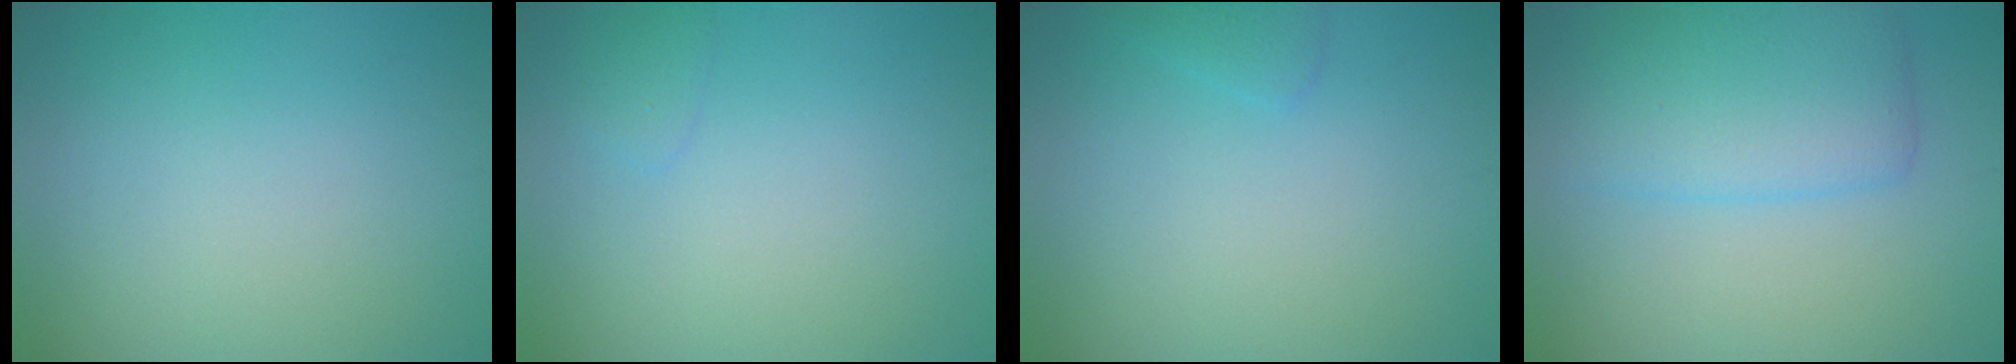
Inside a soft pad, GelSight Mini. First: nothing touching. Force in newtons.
{"total": 0.8, "press": 0.8, "slide": 0.0}
{"total": 0.9, "press": 0.9, "slide": 0.1}
{"total": 4.8, "press": 4.8, "slide": 0.2}